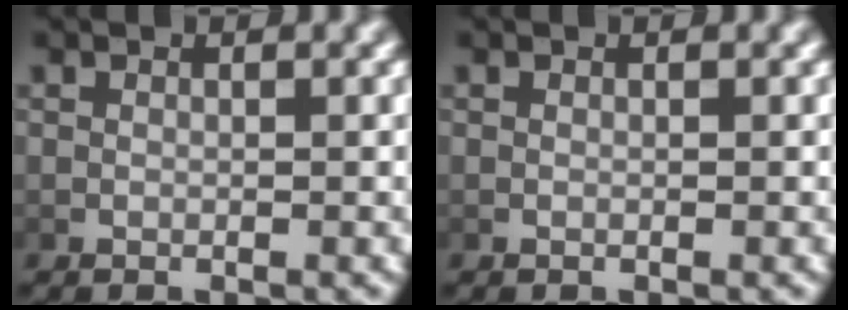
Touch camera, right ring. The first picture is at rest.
{"total": 0.0}